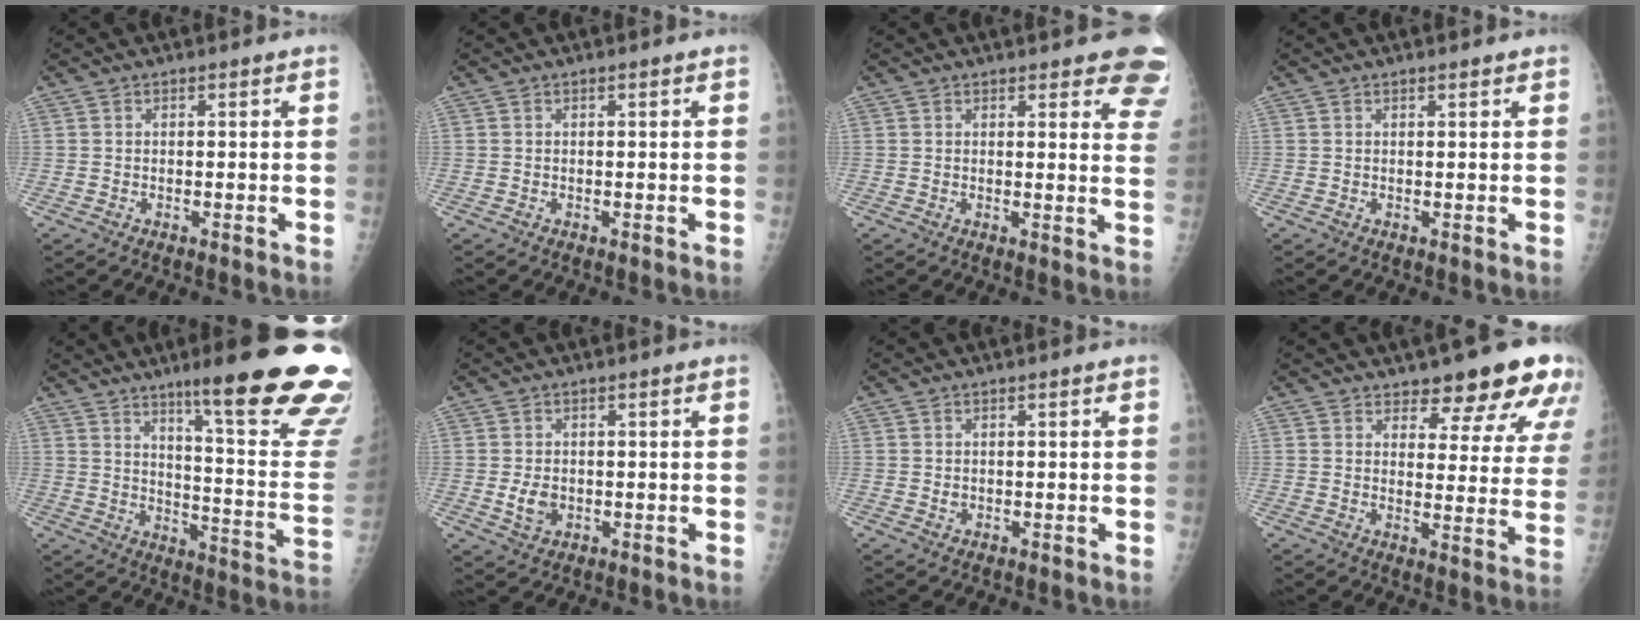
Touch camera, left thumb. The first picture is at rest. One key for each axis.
{"total": 0.0}
{"total": 10.0, "fx": 7.9, "fy": 3.1, "fz": 5.2, "tx": -0.016, "ty": -0.033, "tz": 0.066}
{"total": 0.8, "fx": 0.6, "fy": 0.2, "fz": 0.4, "tx": -0.007, "ty": -0.002, "tz": 0.008}
{"total": 26.2, "fx": 17.5, "fy": 3.0, "fz": 19.3, "tx": -0.211, "ty": -0.098, "tz": 0.240}
{"total": 3.6, "fx": -0.4, "fy": 2.6, "fz": 2.4, "tx": -0.038, "ty": -0.003, "tz": -0.001}
{"total": 0.8, "fx": 0.1, "fy": 0.7, "fz": 0.5, "tx": -0.004, "ty": -0.001, "tz": 0.005}
{"total": 13.7, "fx": 10.3, "fy": 5.1, "fz": 7.4, "tx": -0.041, "ty": -0.065, "tz": 0.119}